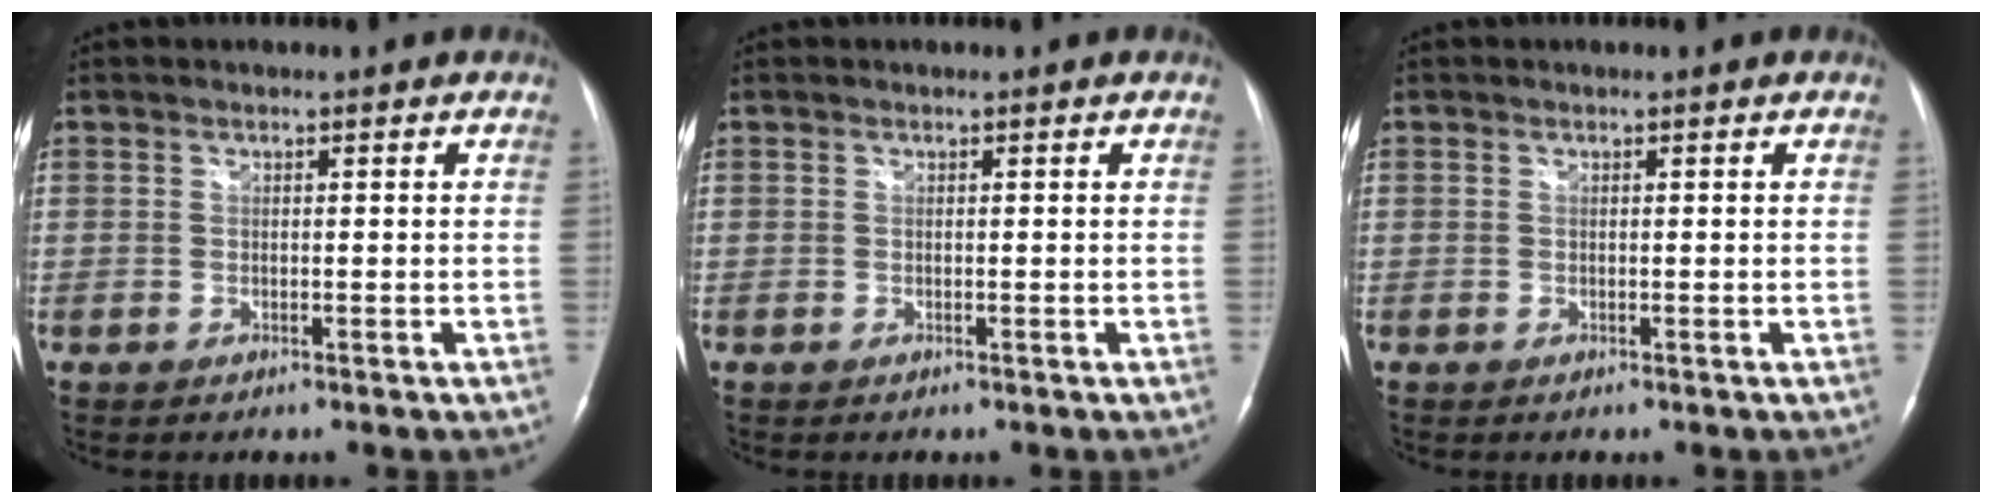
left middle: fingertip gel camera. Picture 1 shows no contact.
{"total": 0.0}
{"total": 0.0}